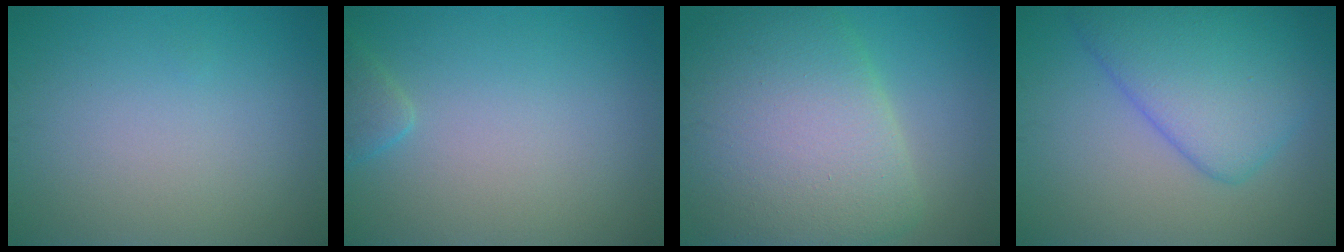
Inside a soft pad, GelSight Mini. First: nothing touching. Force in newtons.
{"total": 1.4, "press": 1.4, "slide": 0.2}
{"total": 12.0, "press": 12.0, "slide": 0.2}
{"total": 7.5, "press": 7.5, "slide": 0.3}